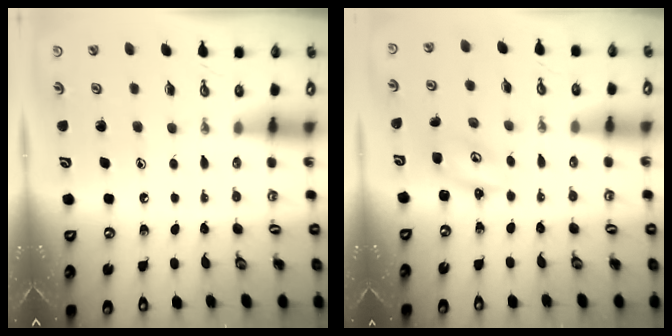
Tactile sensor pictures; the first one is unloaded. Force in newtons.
{"total": 2.6, "press": 2.5, "slide": 0.3}